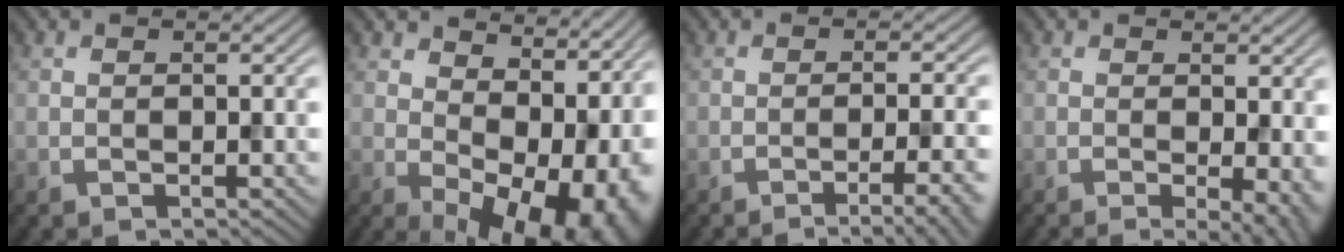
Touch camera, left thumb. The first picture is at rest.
{"total": 14.7, "force": [1.7, 9.5, 11.1], "torque": [-0.104, -0.025, 0.069]}
{"total": 6.3, "force": [-3.5, 1.1, 5.1], "torque": [-0.065, 0.008, -0.052]}
{"total": 4.6, "force": [-0.7, 1.2, 4.4], "torque": [-0.061, -0.009, -0.010]}